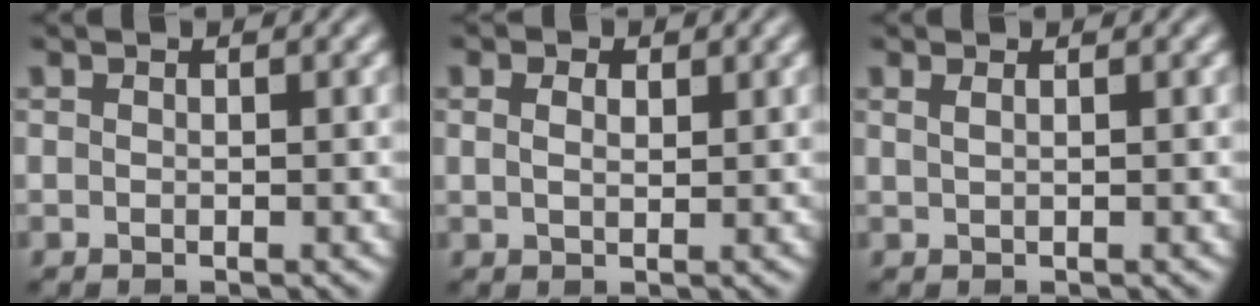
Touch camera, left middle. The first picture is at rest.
{"total": 2.9, "force": [1.4, 1.8, 1.8], "torque": [-0.029, 0.014, 0.001]}
{"total": 1.0, "force": [0.5, 0.5, 0.7], "torque": [-0.005, 0.001, 0.002]}